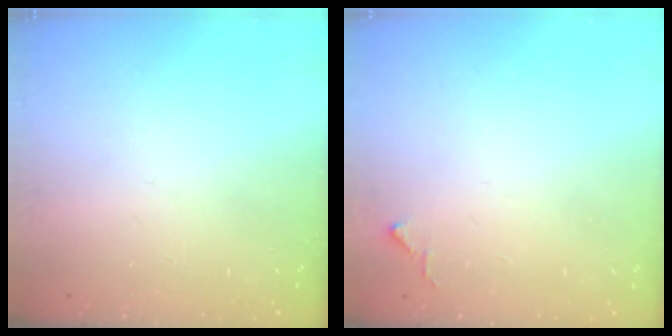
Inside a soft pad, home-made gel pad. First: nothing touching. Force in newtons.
{"total": 4.2, "press": 4.1, "slide": 0.7}